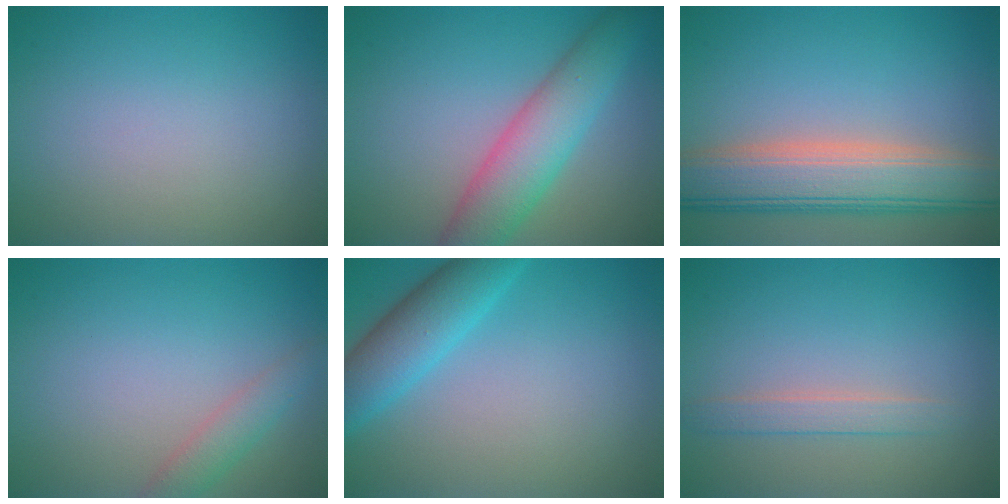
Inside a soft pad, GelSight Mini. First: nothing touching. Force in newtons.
{"total": 6.2, "press": 6.2, "slide": 0.2}
{"total": 8.2, "press": 8.2, "slide": 0.8}
{"total": 2.1, "press": 2.1, "slide": 0.2}
{"total": 4.9, "press": 4.9, "slide": 0.3}
{"total": 1.8, "press": 1.8, "slide": 0.2}